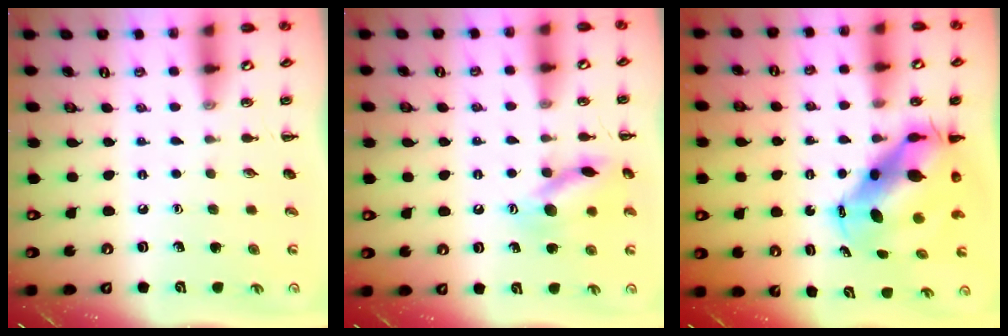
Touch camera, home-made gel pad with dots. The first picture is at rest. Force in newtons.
{"total": 12.8, "press": 12.8, "slide": 1.2}
{"total": 10.4, "press": 10.1, "slide": 2.7}